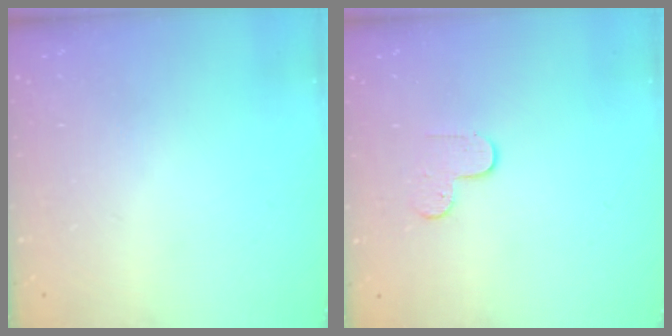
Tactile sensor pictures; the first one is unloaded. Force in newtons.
{"total": 5.1, "press": 5.0, "slide": 0.5}